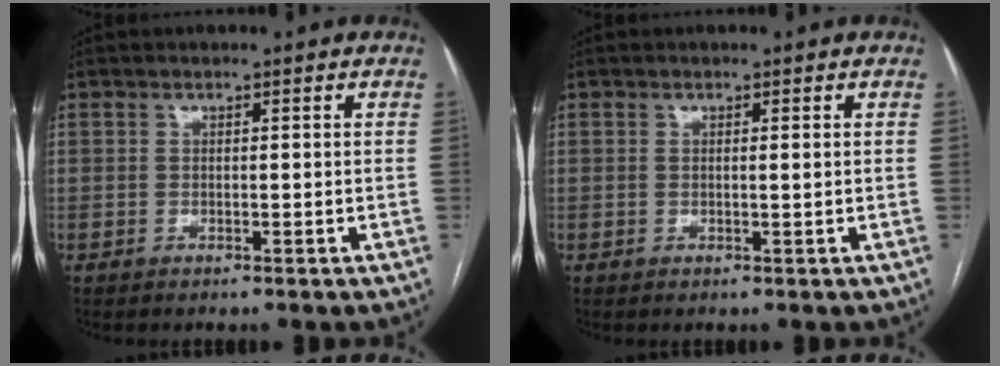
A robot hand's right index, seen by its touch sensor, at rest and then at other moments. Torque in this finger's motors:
{"motor_torque": [0.05, 0.13, -0.08, 0.00]}